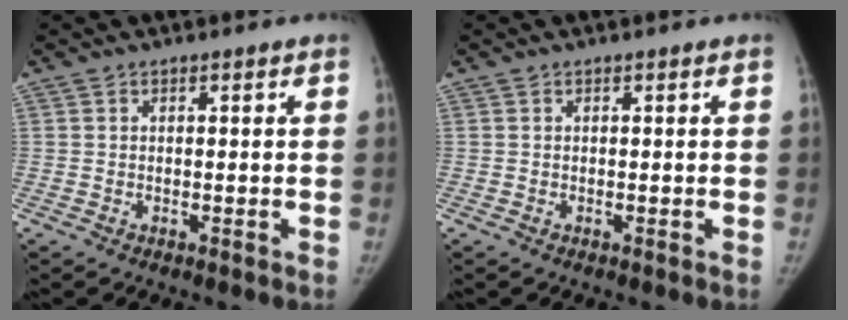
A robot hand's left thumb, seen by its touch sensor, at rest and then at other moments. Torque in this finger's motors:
{"motor_torque": [-0.39, -0.49, 0.39, -0.11, -0.05]}